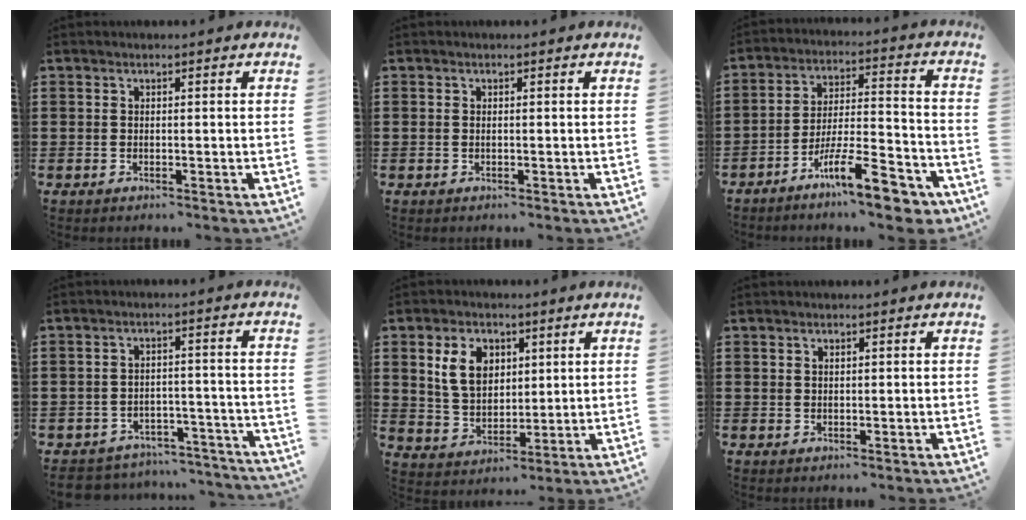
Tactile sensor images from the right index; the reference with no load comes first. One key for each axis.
{"total": 0.0}
{"total": 14.1, "fx": -9.9, "fy": 2.8, "fz": 9.6, "tx": -0.148, "ty": 0.039, "tz": -0.172}
{"total": 4.2, "fx": -4.1, "fy": 0.8, "fz": 0.4, "tx": -0.013, "ty": 0.007, "tz": -0.086}
{"total": 7.7, "fx": 2.7, "fy": 5.5, "fz": 4.7, "tx": -0.104, "ty": 0.009, "tz": 0.044}
{"total": 0.5, "fx": 0.3, "fy": 0.3, "fz": 0.3, "tx": -0.008, "ty": 0.000, "tz": 0.006}